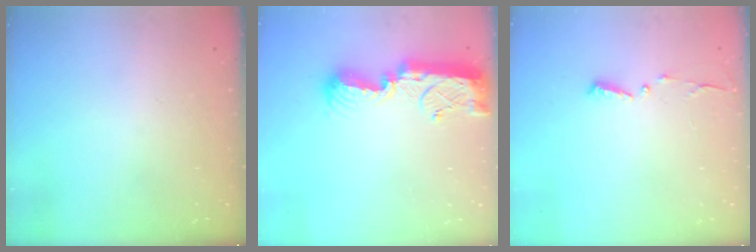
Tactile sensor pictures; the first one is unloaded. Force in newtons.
{"total": 11.9, "press": 11.9, "slide": 0.5}
{"total": 3.9, "press": 3.9, "slide": 0.3}